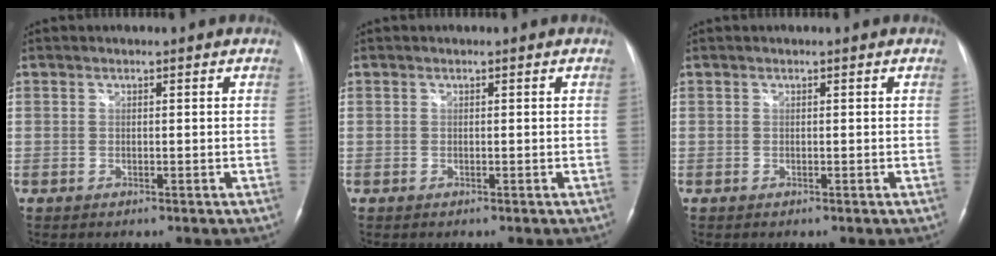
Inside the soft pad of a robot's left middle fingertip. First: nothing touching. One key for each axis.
{"total": 0.0}
{"total": 0.0}